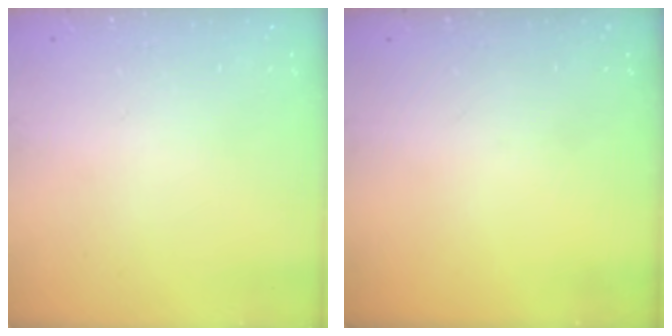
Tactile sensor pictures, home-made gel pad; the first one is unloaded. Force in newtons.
{"total": 0.0}